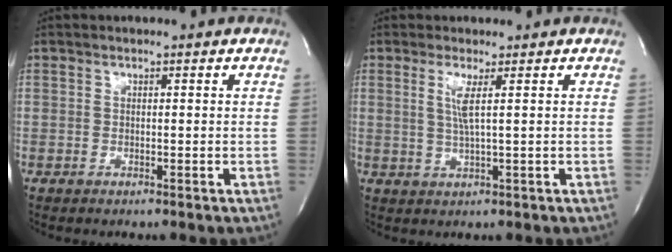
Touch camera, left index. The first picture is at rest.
{"total": 2.6, "force": [0.7, -0.3, 2.5], "torque": [-0.057, -0.010, 0.015]}